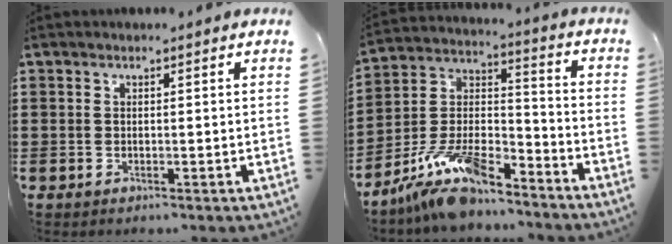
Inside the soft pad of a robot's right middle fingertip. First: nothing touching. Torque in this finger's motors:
{"motor_torque": [0.89, -0.26, 0.52, 0.12]}